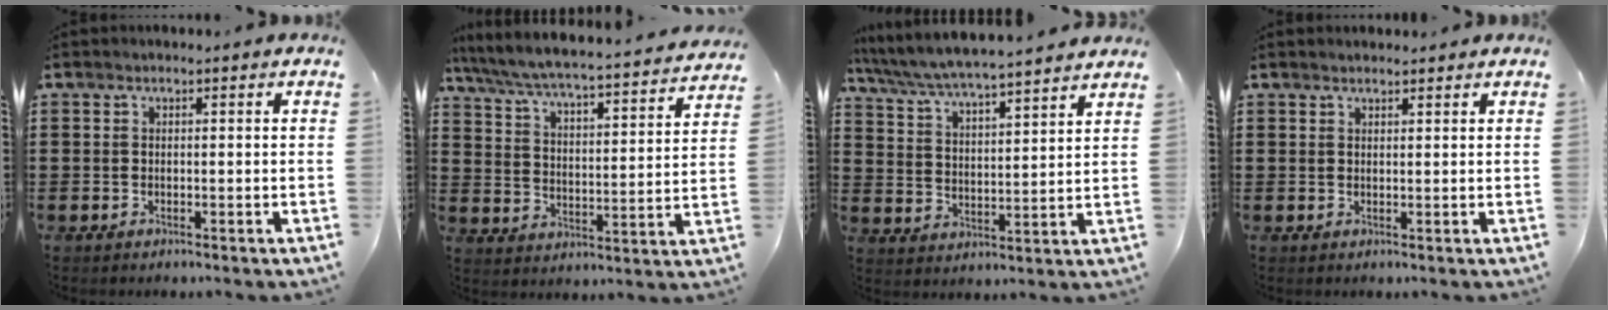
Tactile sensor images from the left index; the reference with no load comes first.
{"total": 4.7, "force": [4.3, -0.4, 1.7], "torque": [-0.056, -0.041, 0.063]}
{"total": 5.3, "force": [5.0, -0.5, 1.5], "torque": [-0.053, -0.037, 0.081]}
{"total": 1.1, "force": [1.1, 0.1, 0.1], "torque": [-0.004, 0.000, 0.020]}